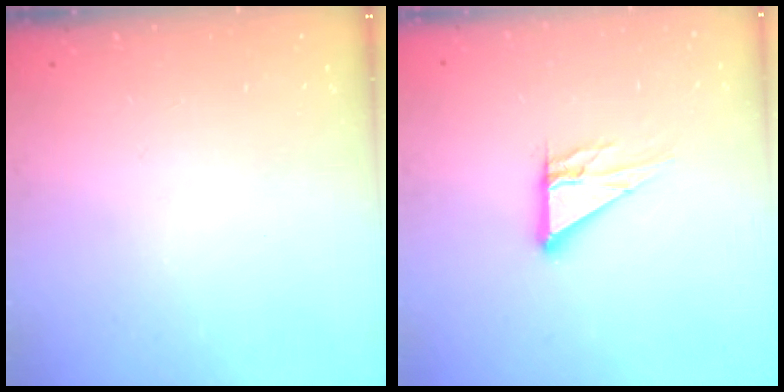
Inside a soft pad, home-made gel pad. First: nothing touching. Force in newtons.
{"total": 9.0, "press": 9.0, "slide": 0.7}